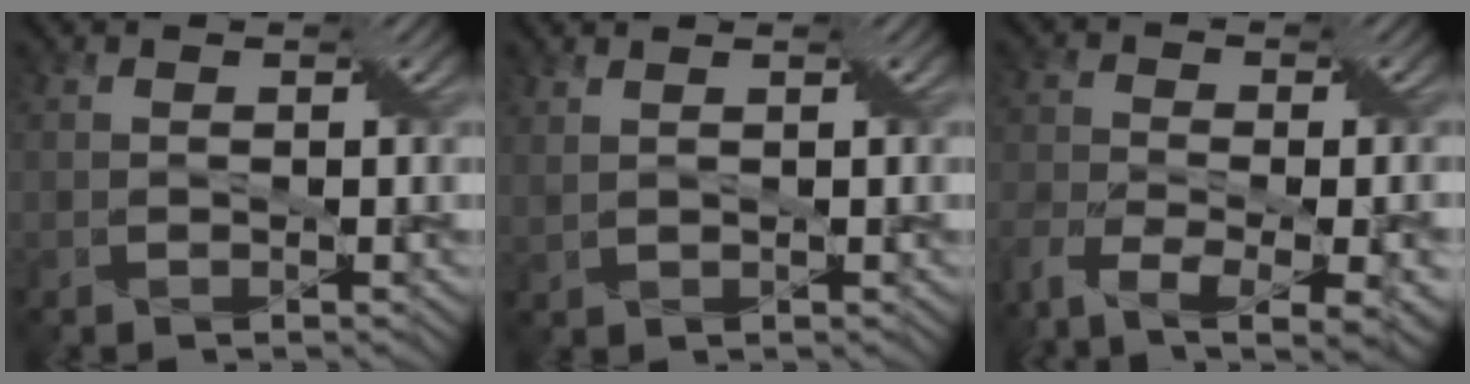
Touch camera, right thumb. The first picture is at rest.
{"total": 1.6, "force": [1.4, 0.0, 0.6], "torque": [-0.022, 0.003, 0.023]}
{"total": 10.5, "force": [-6.6, 3.8, 7.2], "torque": [-0.153, -0.020, -0.108]}